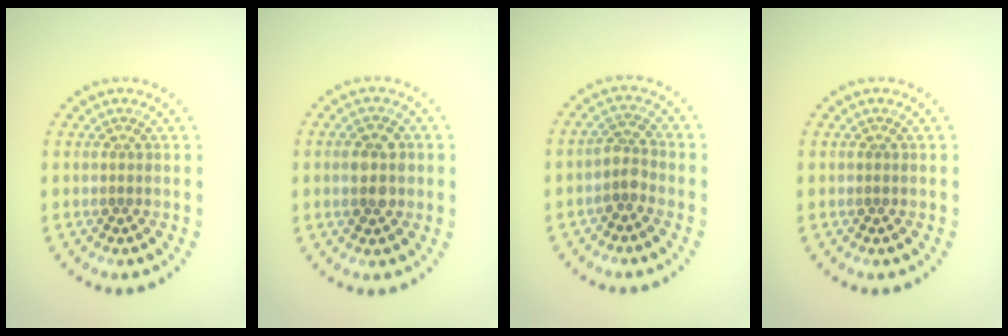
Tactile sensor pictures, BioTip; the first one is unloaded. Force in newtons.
{"total": 2.9, "press": 2.9, "slide": 0.1}
{"total": 1.9, "press": 1.5, "slide": 1.2}
{"total": 0.0}